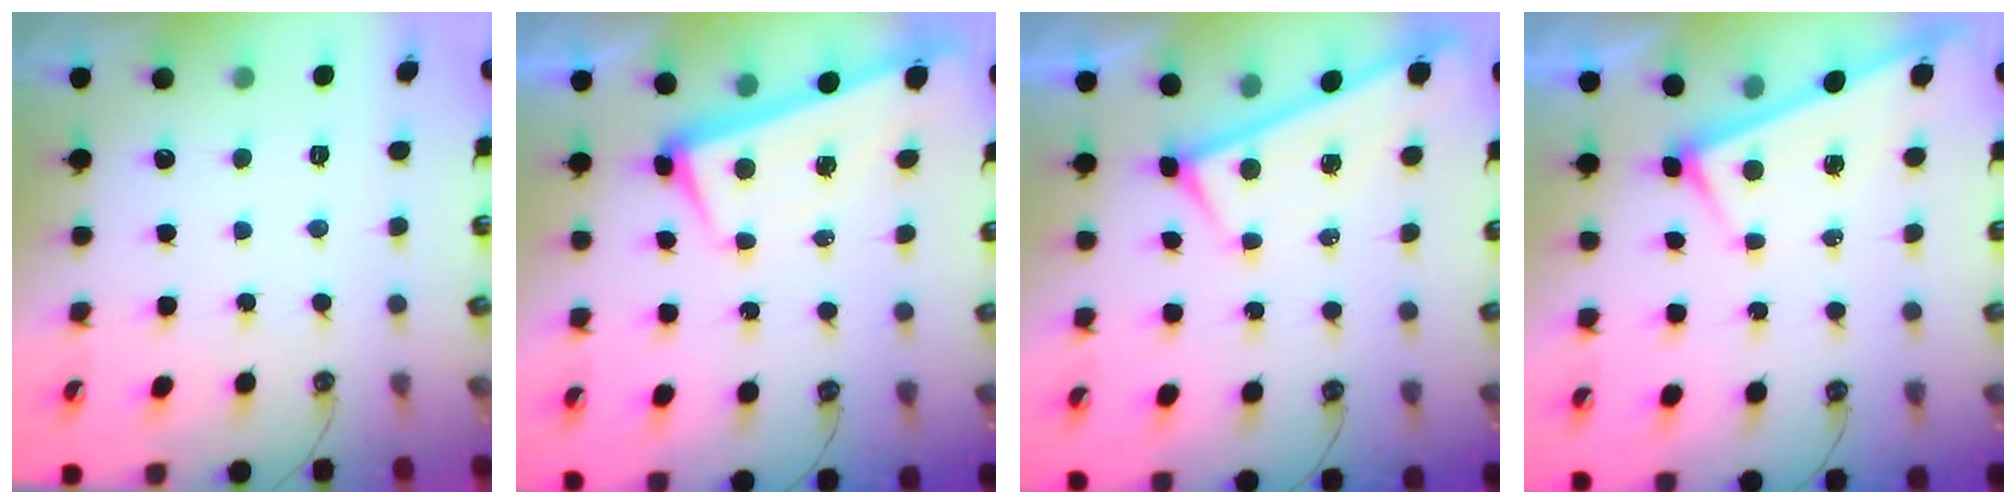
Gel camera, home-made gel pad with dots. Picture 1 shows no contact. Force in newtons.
{"total": 2.0, "press": 1.8, "slide": 0.9}
{"total": 0.0}
{"total": 1.0, "press": 0.9, "slide": 0.4}